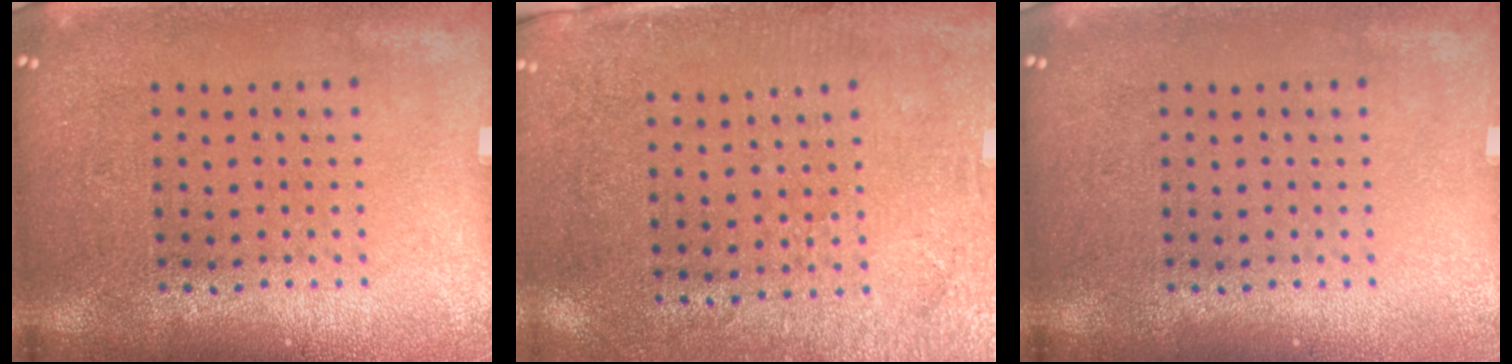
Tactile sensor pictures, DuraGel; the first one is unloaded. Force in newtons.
{"total": 2.8, "press": 2.4, "slide": 1.3}
{"total": 0.0}